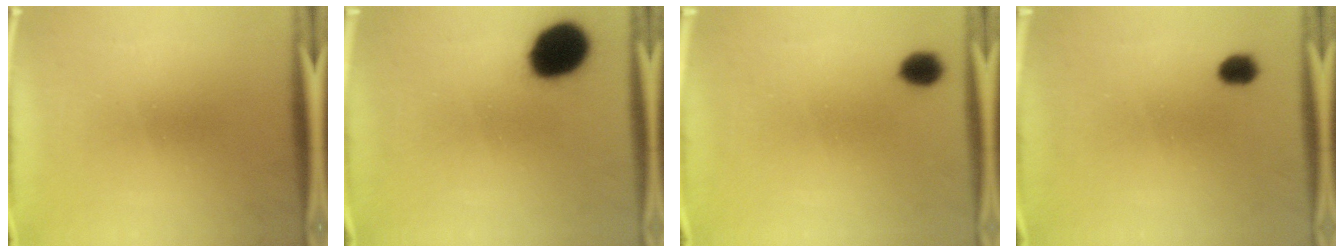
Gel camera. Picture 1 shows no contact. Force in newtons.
{"total": 14.4}
{"total": 4.2}
{"total": 2.7}